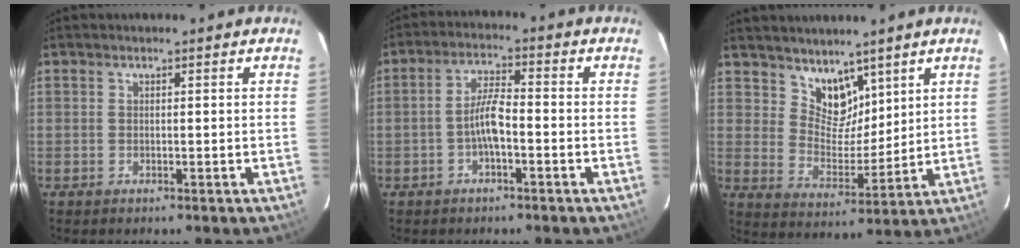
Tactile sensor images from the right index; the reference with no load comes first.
{"total": 5.1, "force": [-1.9, 1.1, 4.6], "torque": [-0.094, 0.012, -0.037]}
{"total": 8.0, "force": [5.9, 4.7, 2.7], "torque": [-0.036, -0.003, 0.114]}